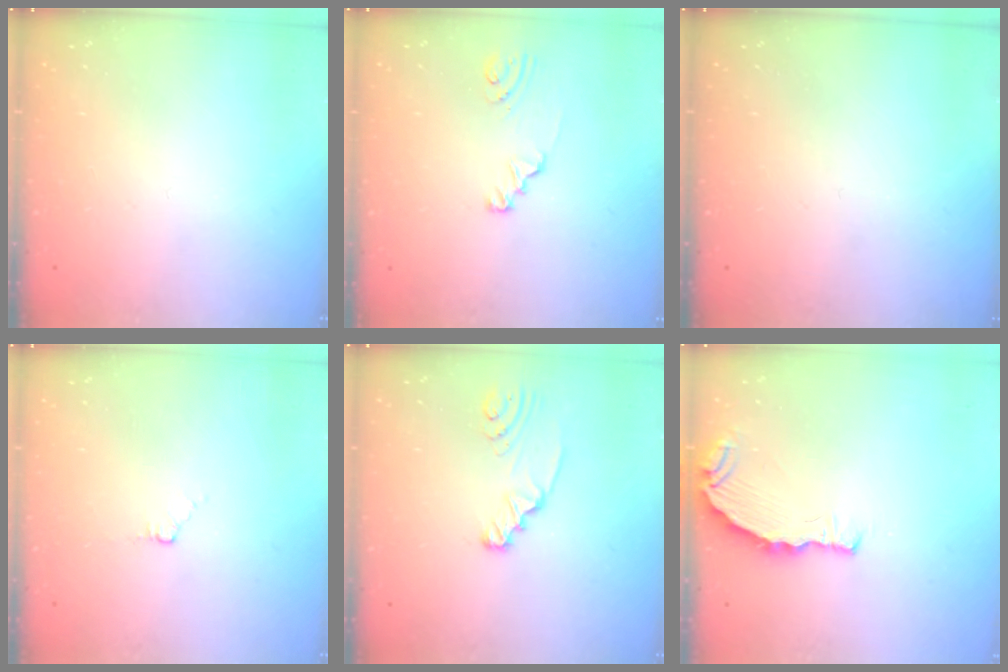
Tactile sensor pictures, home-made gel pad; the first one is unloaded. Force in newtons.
{"total": 1.9, "press": 1.9, "slide": 0.2}
{"total": 0.0}
{"total": 3.9, "press": 3.8, "slide": 0.5}
{"total": 2.4, "press": 2.4, "slide": 0.3}
{"total": 7.6, "press": 5.9, "slide": 4.8}